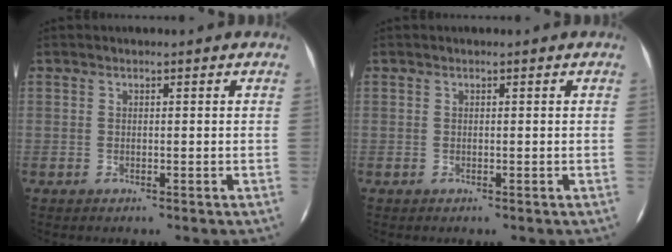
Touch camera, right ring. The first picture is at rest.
{"total": 0.0}